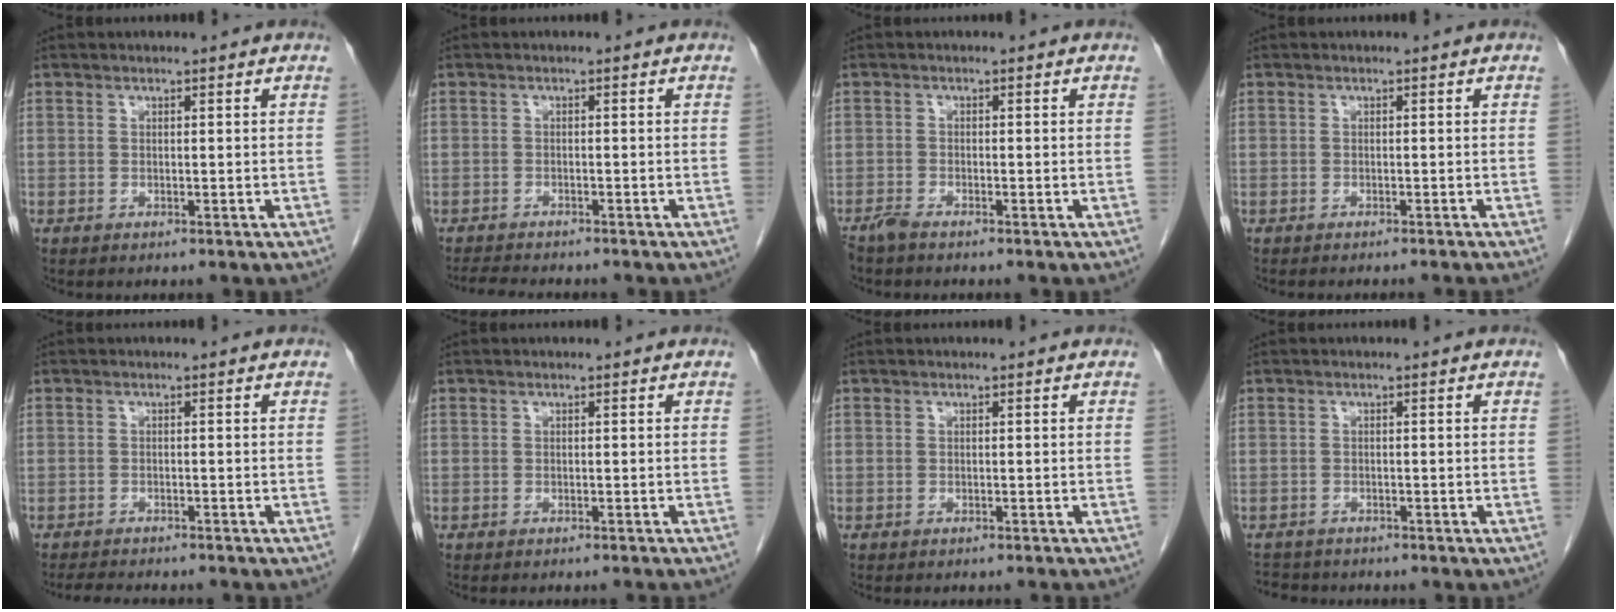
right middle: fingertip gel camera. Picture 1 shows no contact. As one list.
[{"total": 4.8, "force": [-4.4, 0.6, 1.8], "torque": [-0.028, -0.012, -0.070]}, {"total": 1.6, "force": [-1.5, 0.1, 0.7], "torque": [-0.021, -0.004, -0.030]}, {"total": 3.9, "force": [-3.6, -0.3, 1.5], "torque": [-0.011, -0.004, -0.047]}, {"total": 6.3, "force": [-5.6, 1.2, 2.6], "torque": [-0.038, -0.008, -0.083]}, {"total": 2.8, "force": [-2.6, -0.1, 1.0], "torque": [-0.013, -0.001, -0.033]}, {"total": 2.7, "force": [-2.5, 0.2, 1.0], "torque": [-0.014, -0.002, -0.032]}, {"total": 3.5, "force": [-3.3, 1.2, 0.3], "torque": [-0.004, -0.008, -0.054]}]